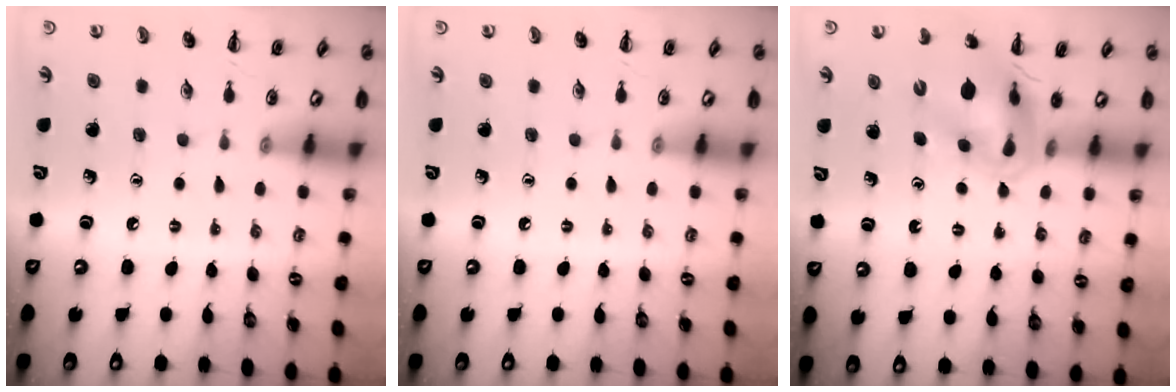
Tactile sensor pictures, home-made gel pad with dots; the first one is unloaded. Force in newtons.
{"total": 0.0}
{"total": 11.2, "press": 10.7, "slide": 3.4}